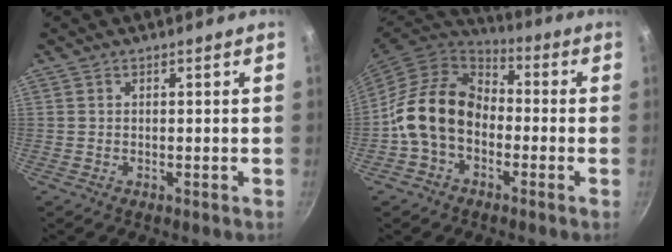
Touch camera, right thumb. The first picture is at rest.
{"total": 14.5, "force": [-2.4, 10.7, 9.4], "torque": [-0.136, 0.037, -0.063]}